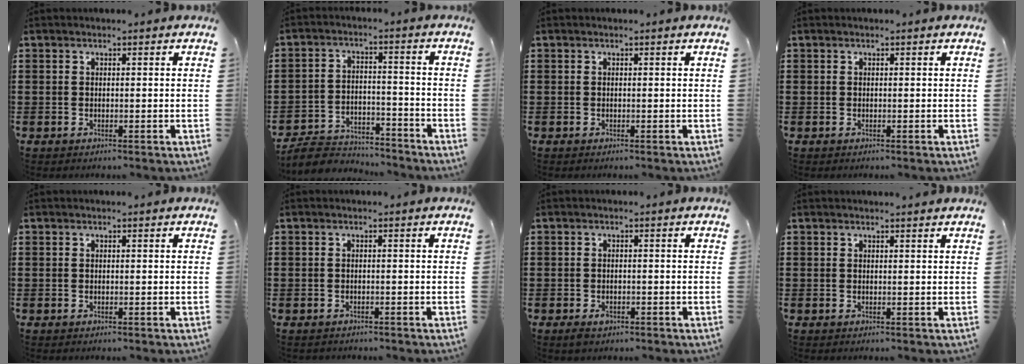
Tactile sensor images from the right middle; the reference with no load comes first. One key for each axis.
{"total": 5.7, "fx": -5.5, "fy": 1.1, "fz": 0.8, "tx": -0.025, "ty": 0.009, "tz": -0.113}
{"total": 0.0}
{"total": 0.0}
{"total": 0.0}
{"total": 0.5, "fx": -0.5, "fy": 0.1, "fz": -0.1, "tx": 0.000, "ty": 0.002, "tz": -0.012}
{"total": 1.2, "fx": -0.7, "fy": 0.7, "fz": 0.8, "tx": -0.016, "ty": -0.002, "tz": -0.014}
{"total": 0.6, "fx": 0.6, "fy": -0.1, "fz": 0.0, "tx": -0.002, "ty": -0.004, "tz": 0.012}